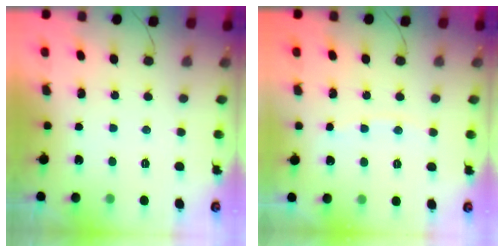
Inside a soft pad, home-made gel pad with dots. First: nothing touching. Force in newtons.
{"total": 3.0, "press": 3.0, "slide": 0.4}